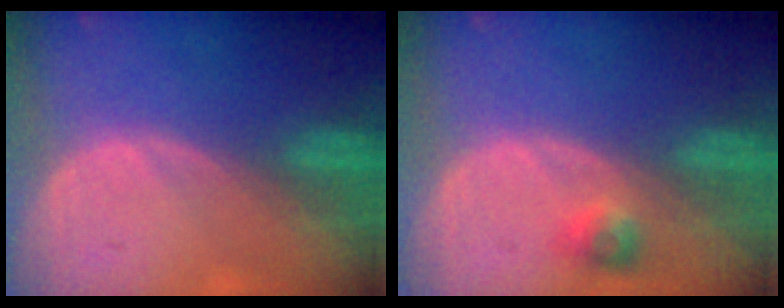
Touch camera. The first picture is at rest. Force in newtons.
{"total": 2.2, "press": 2.2, "slide": 0.2}